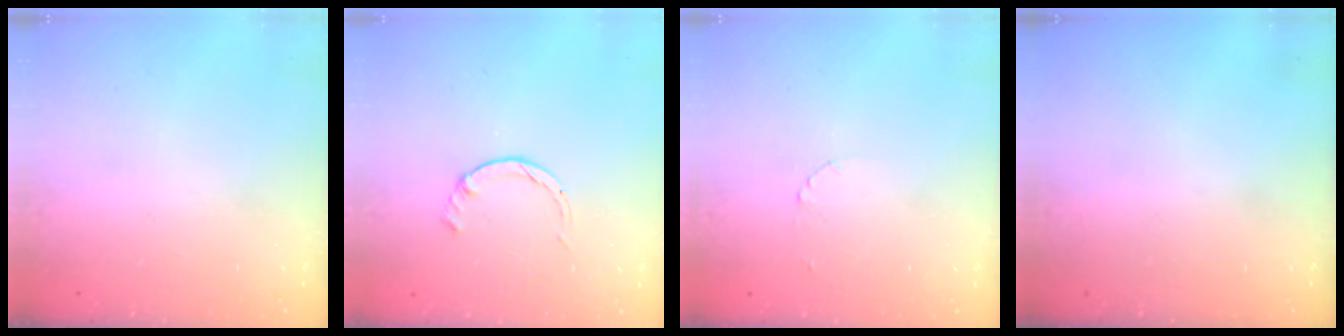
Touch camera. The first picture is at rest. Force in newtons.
{"total": 1.4, "press": 1.4, "slide": 0.2}
{"total": 1.3, "press": 1.3, "slide": 0.1}
{"total": 0.0}